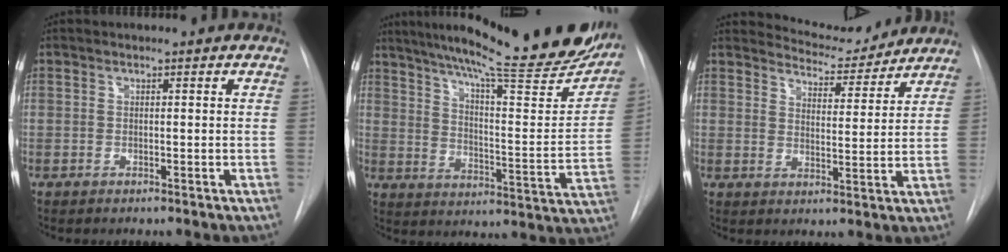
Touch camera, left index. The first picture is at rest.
{"total": 26.3, "force": [22.2, 2.9, 13.8], "torque": [-0.211, -0.053, 0.291]}
{"total": 7.8, "force": [7.7, 1.3, 0.2], "torque": [-0.004, -0.012, 0.108]}